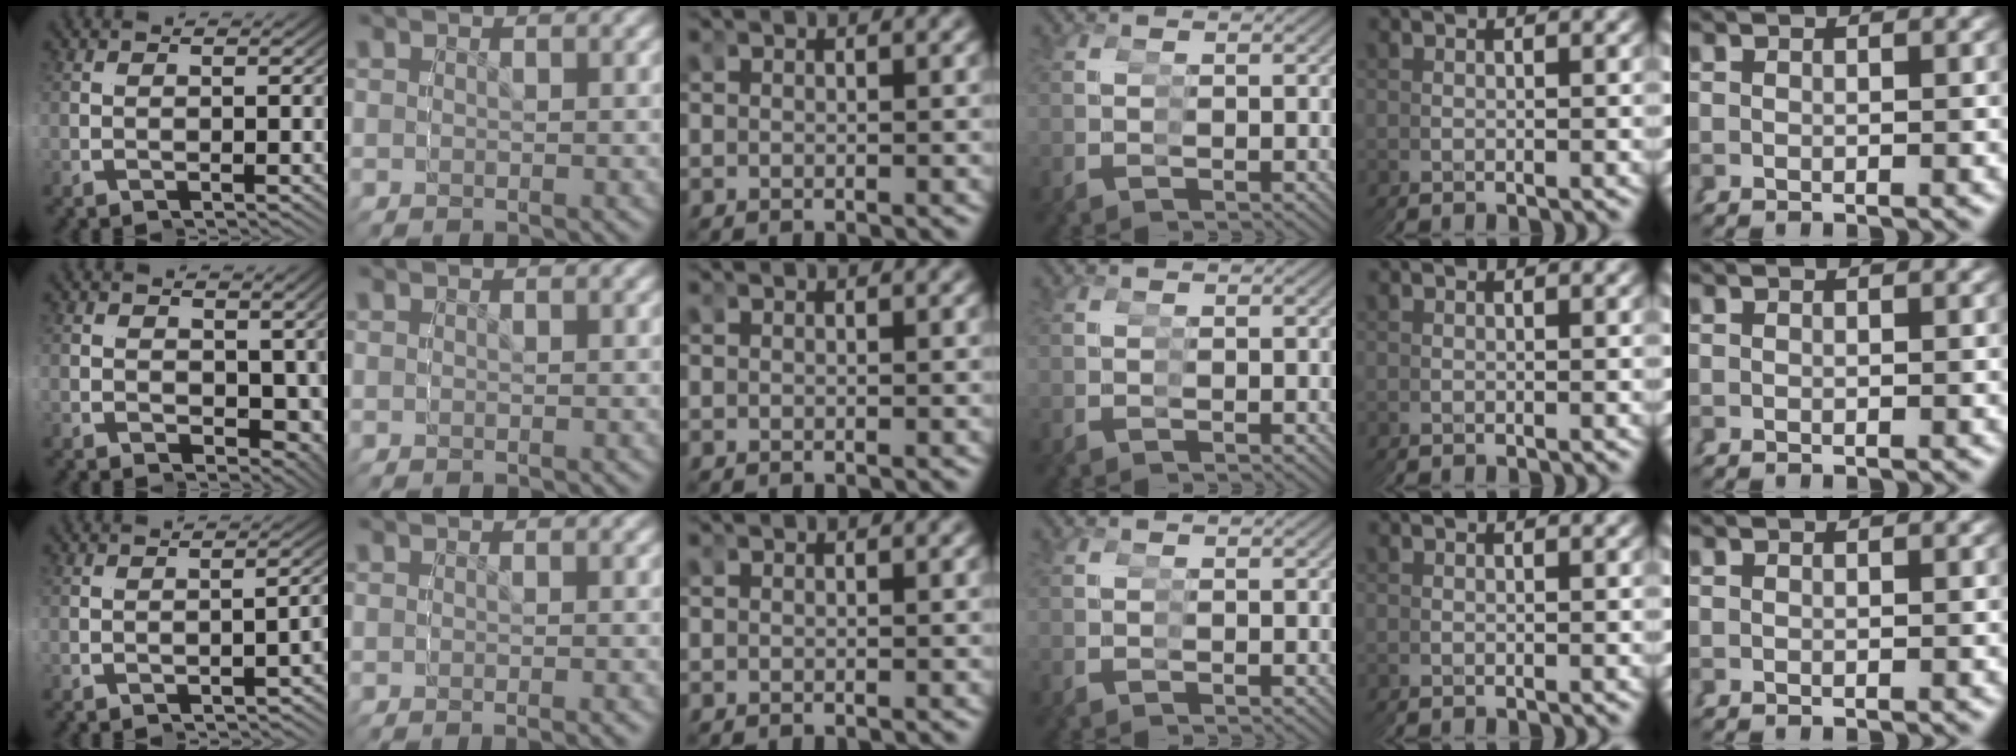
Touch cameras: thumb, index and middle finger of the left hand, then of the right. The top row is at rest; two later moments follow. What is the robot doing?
{"motion": "grasp_and_lifting", "object": "cup"}